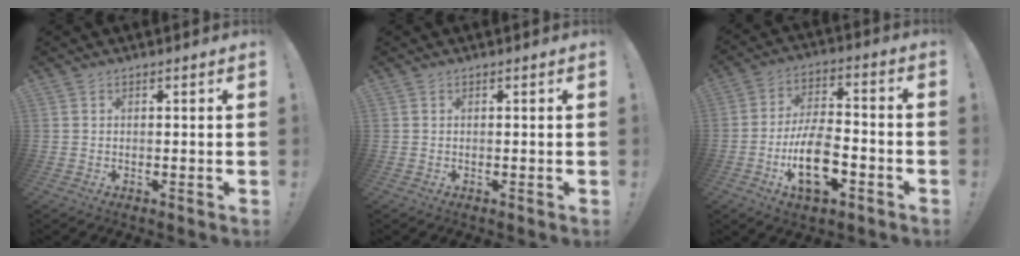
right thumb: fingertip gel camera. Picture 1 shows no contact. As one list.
[{"total": 0.0}, {"total": 15.6, "force": [-5.9, 7.7, 12.2], "torque": [-0.226, 0.027, -0.101]}]